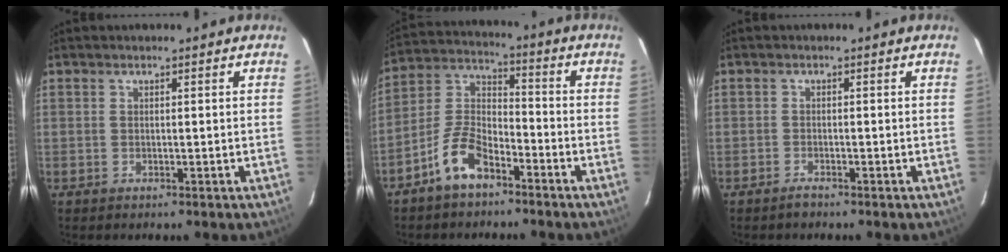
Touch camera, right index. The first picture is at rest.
{"total": 9.5, "force": [-6.1, 4.3, 5.8], "torque": [-0.128, 0.025, -0.117]}
{"total": 1.2, "force": [-1.1, 0.2, 0.4], "torque": [-0.009, -0.001, -0.023]}